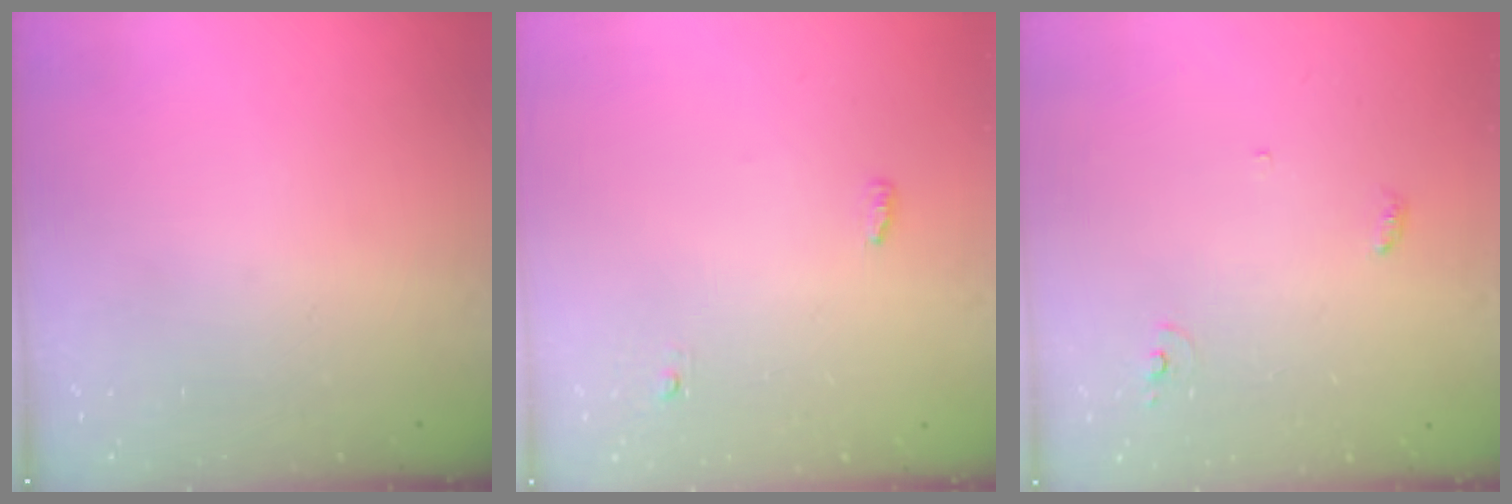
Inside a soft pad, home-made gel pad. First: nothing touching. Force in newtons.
{"total": 3.5, "press": 3.4, "slide": 1.0}
{"total": 3.4, "press": 3.4, "slide": 0.2}